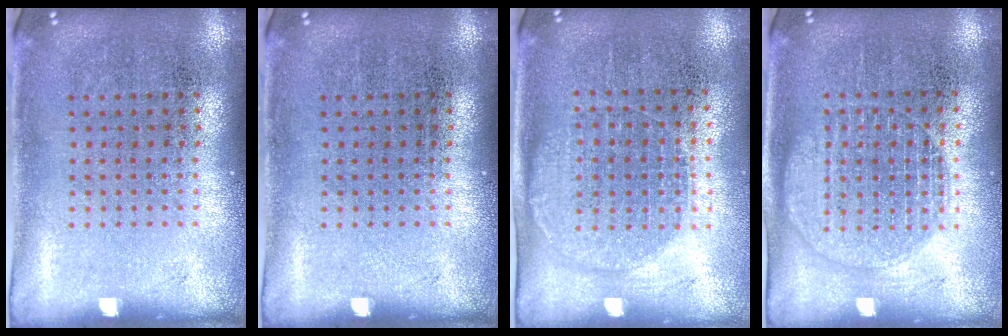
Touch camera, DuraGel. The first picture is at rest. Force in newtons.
{"total": 0.0}
{"total": 1.3, "press": 1.2, "slide": 0.5}
{"total": 1.3, "press": 1.3, "slide": 0.4}